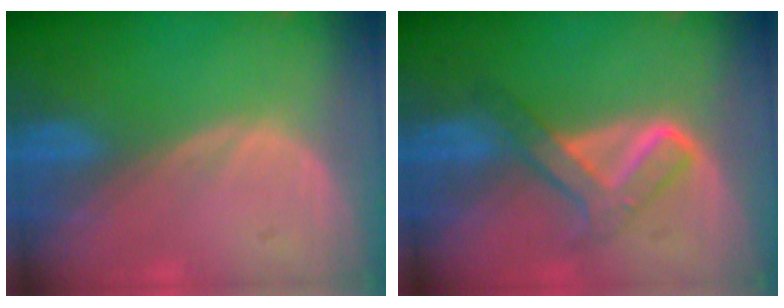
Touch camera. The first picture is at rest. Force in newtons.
{"total": 5.4, "press": 5.4, "slide": 0.1}